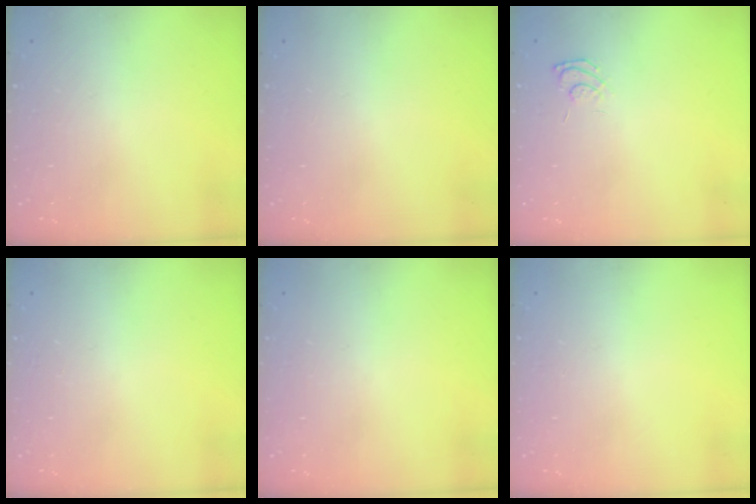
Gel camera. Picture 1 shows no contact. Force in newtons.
{"total": 0.0}
{"total": 6.1, "press": 5.9, "slide": 1.4}
{"total": 0.0}
{"total": 0.0}
{"total": 0.0}